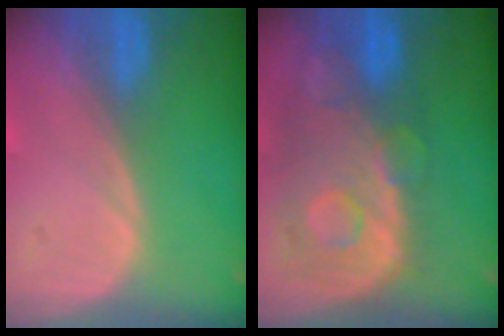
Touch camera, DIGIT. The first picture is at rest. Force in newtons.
{"total": 11.5, "press": 9.8, "slide": 6.0}